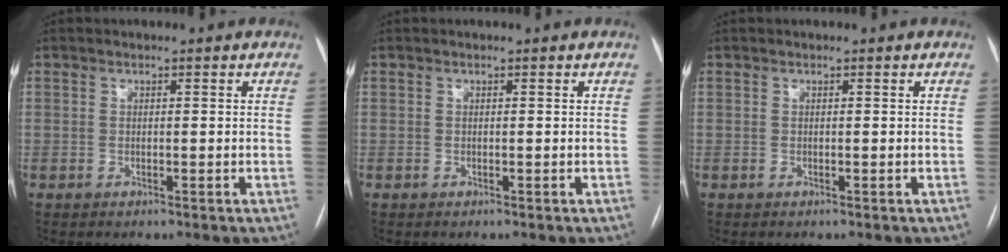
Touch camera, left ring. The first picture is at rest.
{"total": 0.0}
{"total": 0.0}